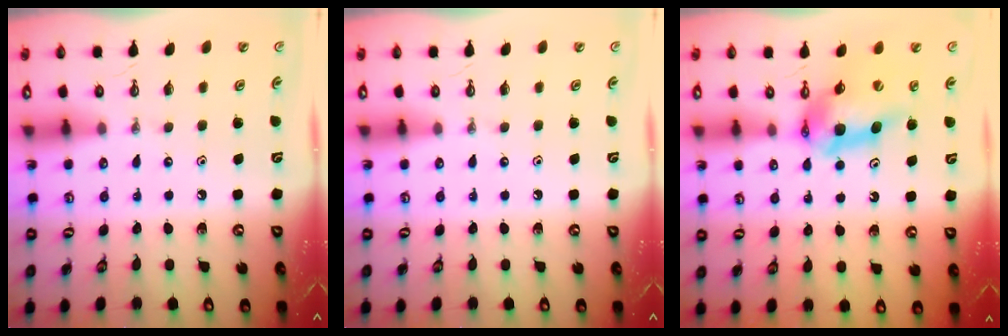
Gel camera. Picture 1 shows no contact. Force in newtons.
{"total": 0.0}
{"total": 11.8, "press": 11.7, "slide": 1.2}